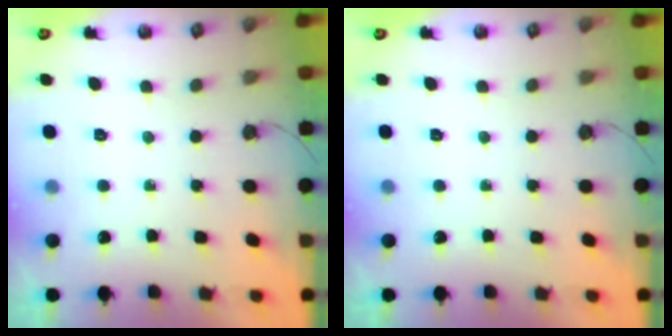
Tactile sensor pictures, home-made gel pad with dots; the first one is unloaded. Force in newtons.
{"total": 0.0}